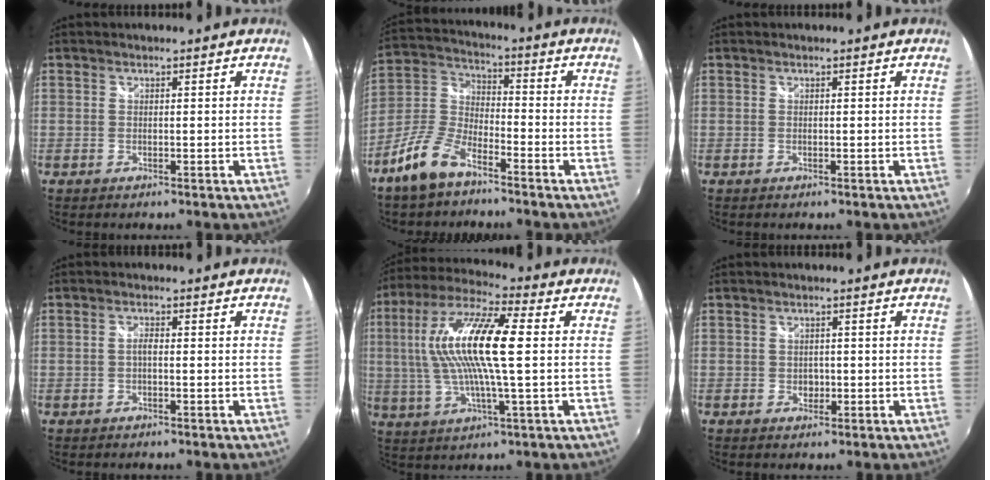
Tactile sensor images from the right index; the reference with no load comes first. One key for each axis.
{"total": 10.1, "fx": -6.8, "fy": 4.3, "fz": 6.1, "tx": -0.144, "ty": 0.009, "tz": -0.138}
{"total": 0.0}
{"total": 1.3, "fx": -0.3, "fy": 0.5, "fz": 1.1, "tx": -0.022, "ty": 0.005, "tz": -0.008}
{"total": 16.8, "fx": 1.8, "fy": 2.9, "fz": 16.4, "tx": -0.314, "ty": 0.013, "tz": 0.026}
{"total": 1.8, "fx": -0.3, "fy": 1.6, "fz": 0.7, "tx": -0.010, "ty": 0.000, "tz": -0.004}